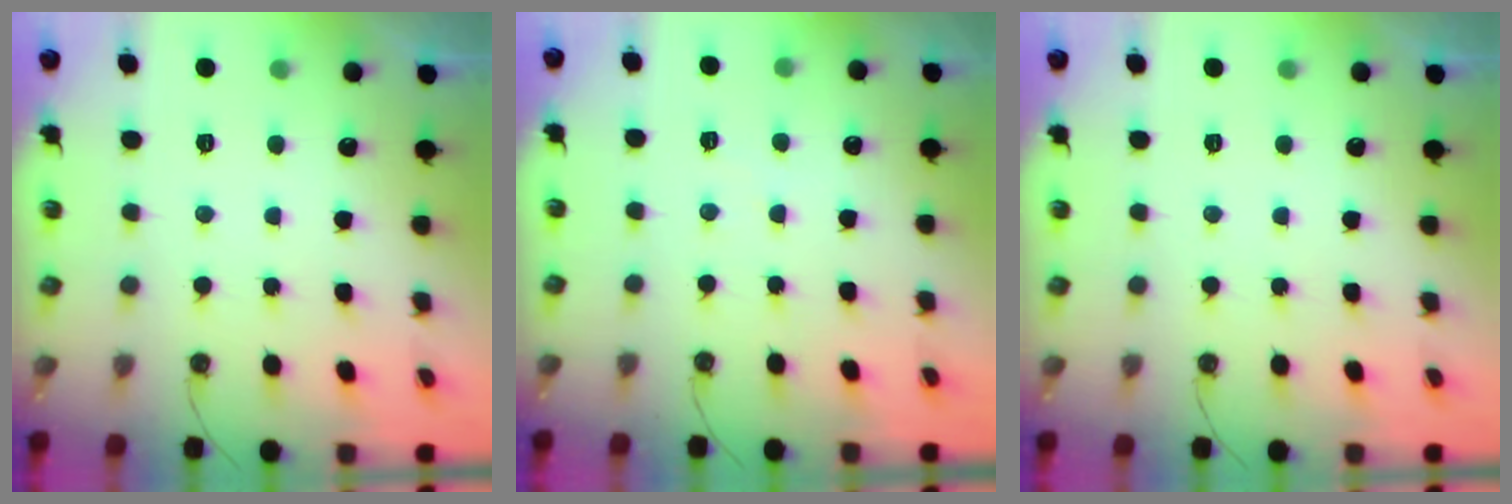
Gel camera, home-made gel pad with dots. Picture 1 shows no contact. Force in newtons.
{"total": 2.6, "press": 2.6, "slide": 0.4}
{"total": 0.0}